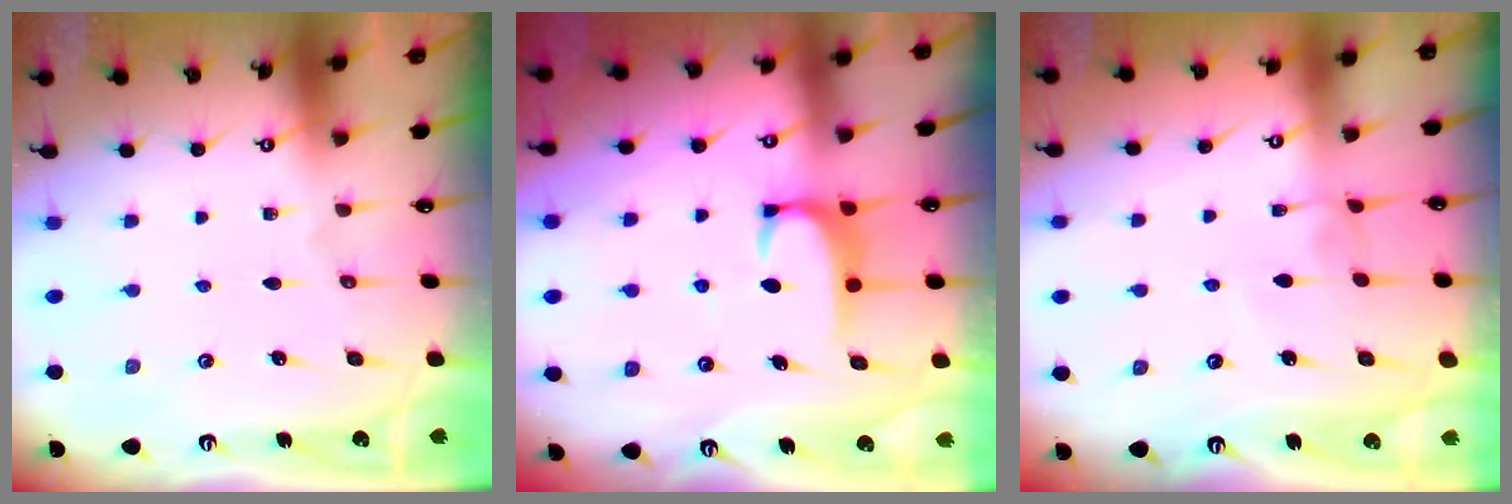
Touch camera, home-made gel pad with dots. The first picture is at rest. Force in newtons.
{"total": 2.5, "press": 2.4, "slide": 0.6}
{"total": 0.0}